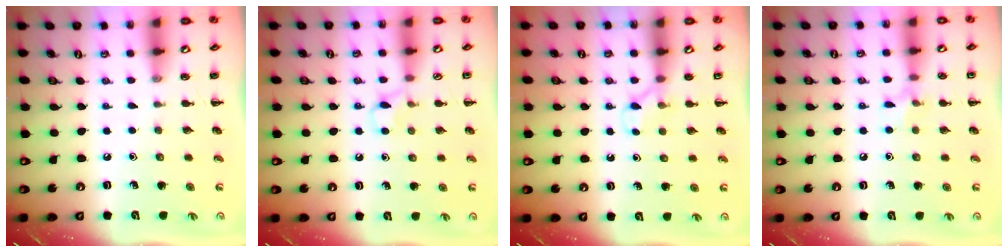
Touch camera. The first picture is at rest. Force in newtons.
{"total": 3.7, "press": 3.5, "slide": 1.3}
{"total": 3.3, "press": 3.2, "slide": 1.0}
{"total": 6.3, "press": 6.0, "slide": 2.1}